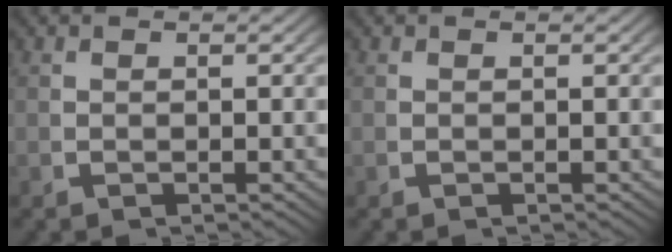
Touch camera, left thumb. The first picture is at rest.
{"total": 0.0}